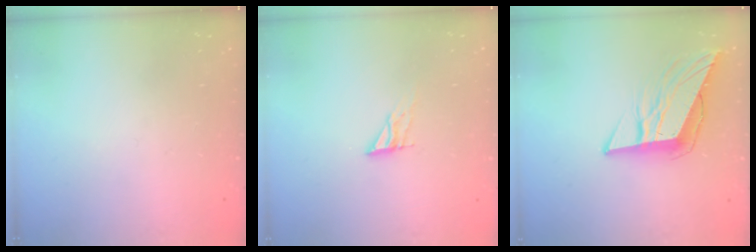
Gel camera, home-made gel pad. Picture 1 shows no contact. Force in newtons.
{"total": 6.3, "press": 6.3, "slide": 0.6}
{"total": 9.9, "press": 9.9, "slide": 0.8}